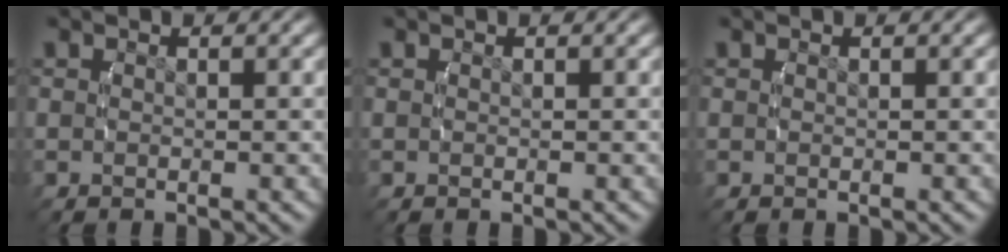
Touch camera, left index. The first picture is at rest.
{"total": 0.0}
{"total": 0.0}